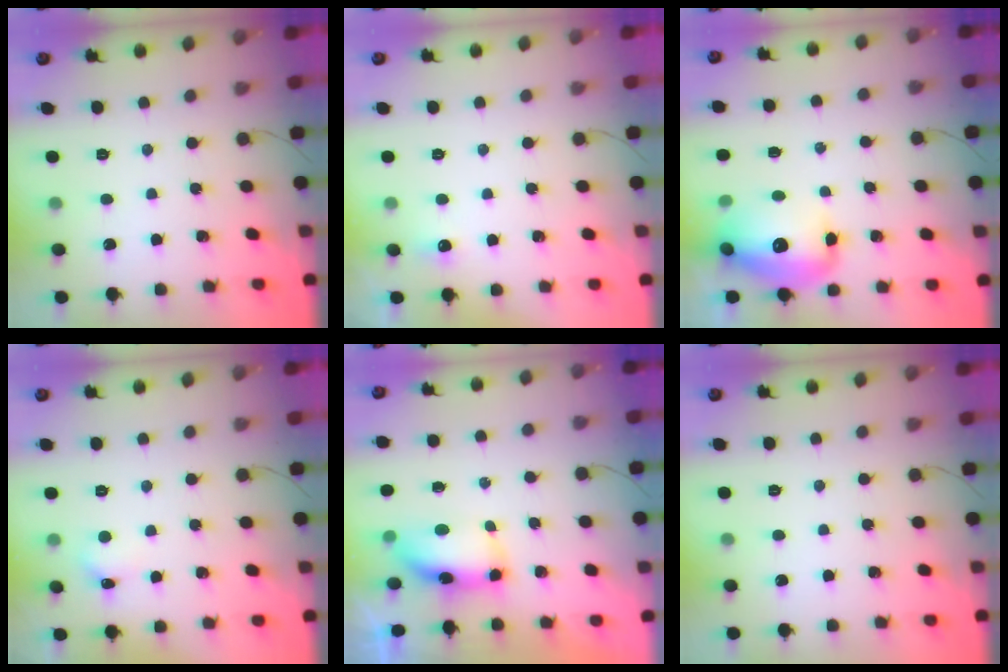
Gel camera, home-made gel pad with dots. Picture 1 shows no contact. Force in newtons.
{"total": 4.1, "press": 3.9, "slide": 1.4}
{"total": 15.8, "press": 15.2, "slide": 4.3}
{"total": 5.1, "press": 5.0, "slide": 1.3}
{"total": 7.7, "press": 7.7, "slide": 0.6}
{"total": 0.0}